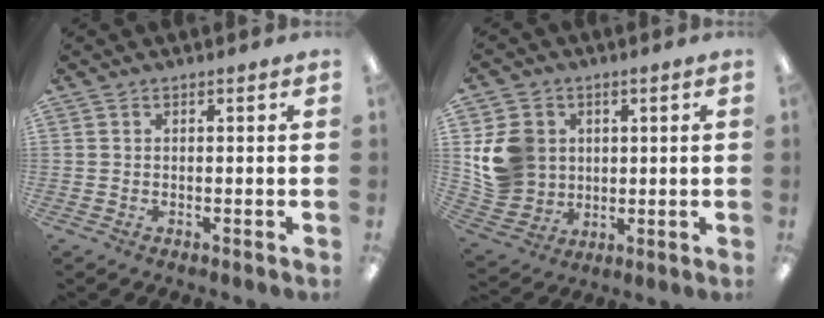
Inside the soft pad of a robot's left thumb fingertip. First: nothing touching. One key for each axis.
{"total": 11.4, "fx": 2.5, "fy": 10.3, "fz": 4.1, "tx": -0.106, "ty": 0.004, "tz": 0.058}